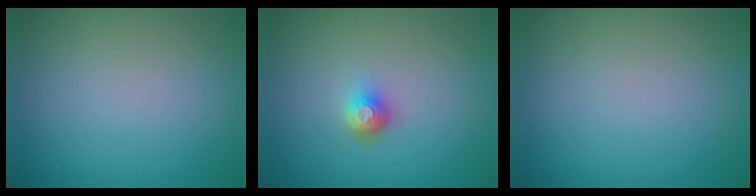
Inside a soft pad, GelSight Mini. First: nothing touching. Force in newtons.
{"total": 2.0, "press": 1.5, "slide": 1.4}
{"total": 0.0}